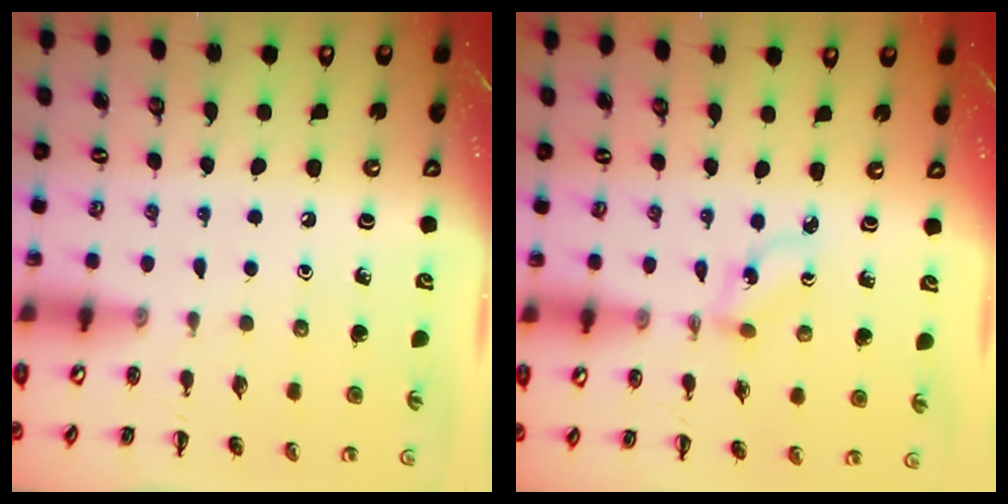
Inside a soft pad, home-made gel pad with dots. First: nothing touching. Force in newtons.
{"total": 1.0, "press": 0.9, "slide": 0.5}